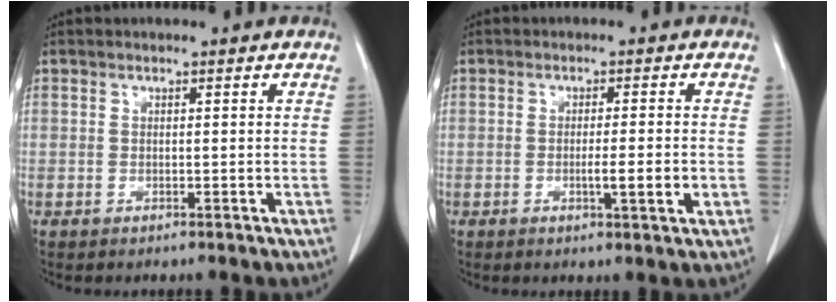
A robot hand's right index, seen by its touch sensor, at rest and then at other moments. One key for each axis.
{"total": 4.2, "fx": -0.9, "fy": 0.1, "fz": 4.1, "tx": -0.066, "ty": -0.006, "tz": -0.013}